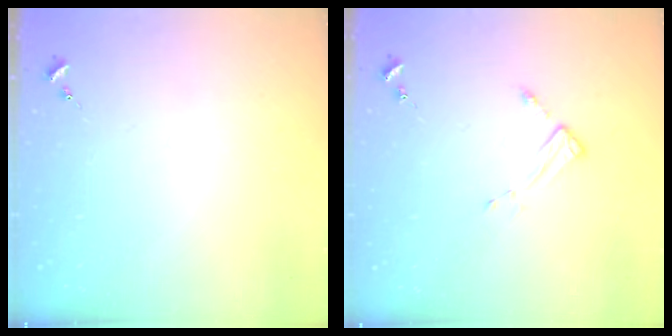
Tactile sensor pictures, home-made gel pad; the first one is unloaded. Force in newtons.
{"total": 2.6, "press": 2.6, "slide": 0.4}